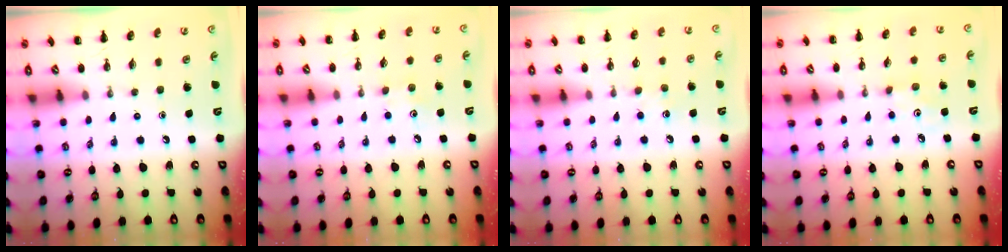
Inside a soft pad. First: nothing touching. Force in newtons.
{"total": 3.7, "press": 3.6, "slide": 1.0}
{"total": 5.1, "press": 4.9, "slide": 1.3}
{"total": 2.7, "press": 2.7, "slide": 0.3}